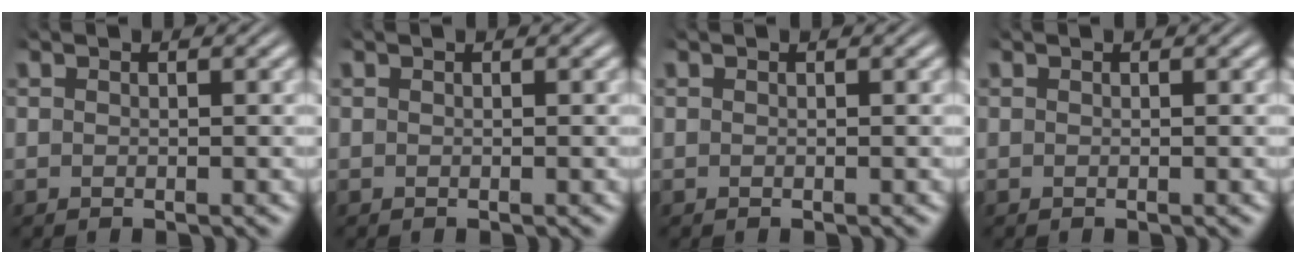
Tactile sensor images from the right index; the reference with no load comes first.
{"total": 0.0}
{"total": 0.0}
{"total": 0.0}